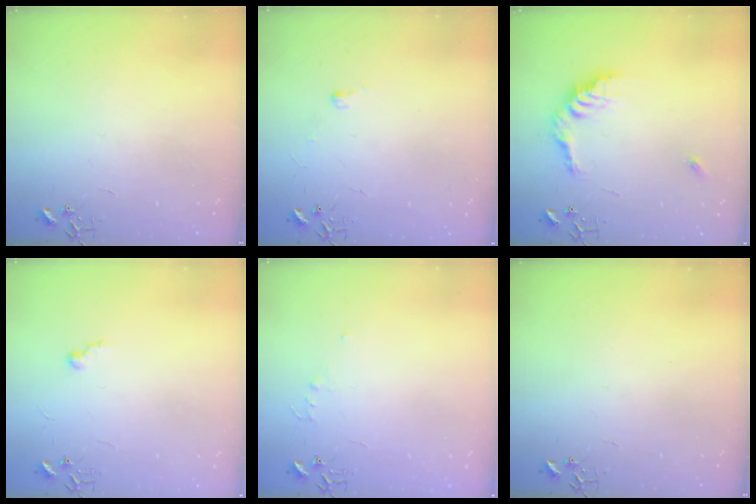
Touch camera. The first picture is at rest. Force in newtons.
{"total": 4.0, "press": 4.0, "slide": 0.6}
{"total": 13.3, "press": 13.2, "slide": 1.1}
{"total": 5.3, "press": 5.3, "slide": 0.5}
{"total": 3.9, "press": 3.9, "slide": 0.4}
{"total": 0.0}